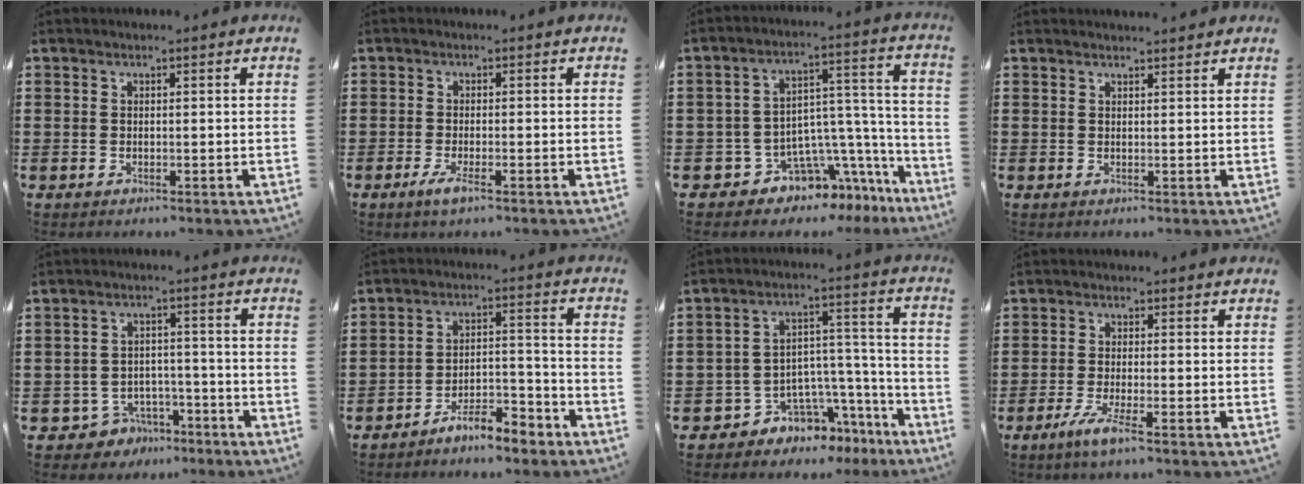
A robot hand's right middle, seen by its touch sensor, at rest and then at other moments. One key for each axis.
{"total": 2.4, "fx": -1.3, "fy": 0.4, "fz": 2.0, "tx": -0.050, "ty": -0.008, "tz": -0.027}
{"total": 6.7, "fx": -5.4, "fy": 3.5, "fz": 1.8, "tx": -0.048, "ty": -0.012, "tz": -0.098}
{"total": 1.0, "fx": 1.0, "fy": 0.0, "fz": 0.1, "tx": -0.004, "ty": -0.002, "tz": 0.018}
{"total": 4.3, "fx": -3.7, "fy": 2.2, "fz": 0.7, "tx": -0.038, "ty": 0.006, "tz": -0.078}
{"total": 5.9, "fx": -5.5, "fy": 0.8, "fz": 1.9, "tx": -0.039, "ty": 0.008, "tz": -0.108}
{"total": 5.9, "fx": -4.8, "fy": 3.3, "fz": 0.4, "tx": -0.020, "ty": 0.003, "tz": -0.089}
{"total": 3.9, "fx": -2.3, "fy": 0.0, "fz": 3.2, "tx": -0.075, "ty": -0.016, "tz": -0.043}